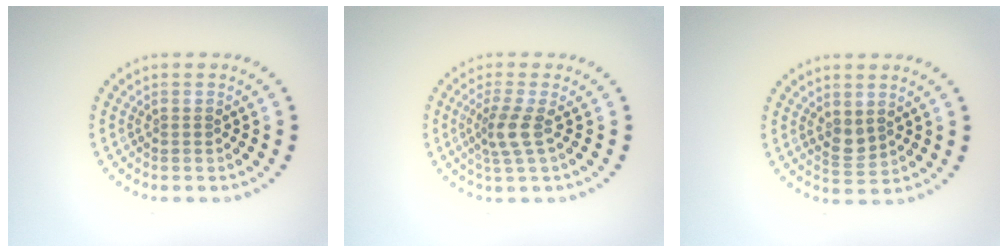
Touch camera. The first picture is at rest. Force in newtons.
{"total": 2.4, "press": 1.8, "slide": 1.6}
{"total": 1.7, "press": 1.6, "slide": 0.7}